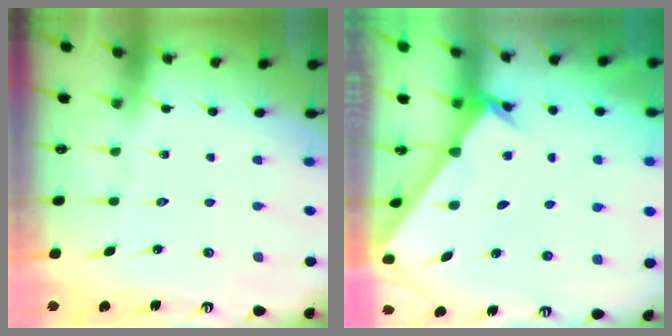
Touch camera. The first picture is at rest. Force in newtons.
{"total": 2.2, "press": 2.2, "slide": 0.1}